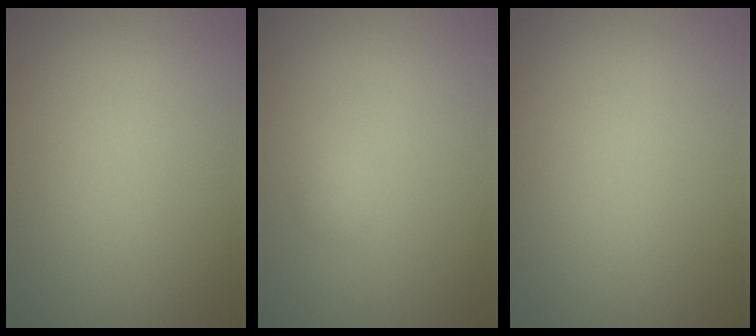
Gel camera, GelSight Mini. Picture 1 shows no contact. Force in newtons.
{"total": 0.7, "press": 0.7, "slide": 0.0}
{"total": 0.0}